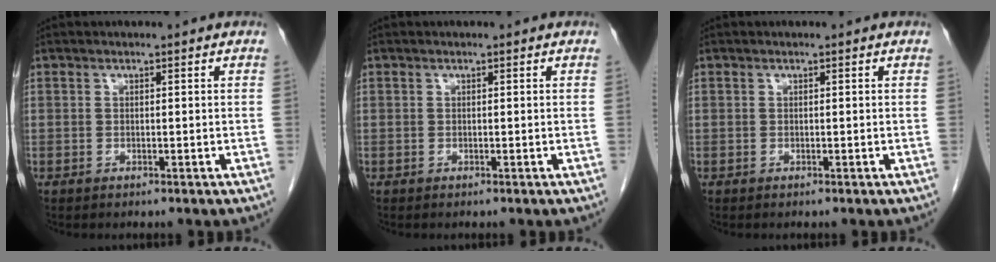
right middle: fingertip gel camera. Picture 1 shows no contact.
{"total": 0.0}
{"total": 0.0}